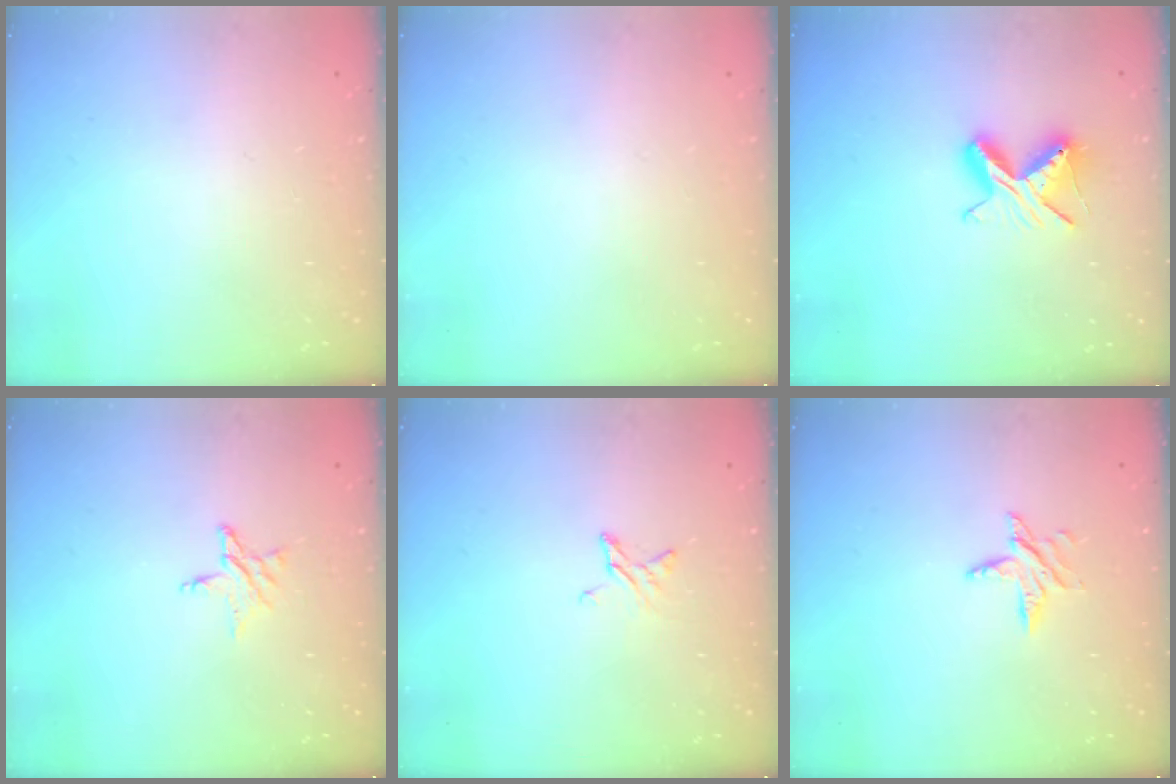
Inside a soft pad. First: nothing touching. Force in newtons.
{"total": 0.0}
{"total": 8.1, "press": 8.1, "slide": 0.6}
{"total": 5.6, "press": 5.5, "slide": 0.5}
{"total": 2.9, "press": 2.9, "slide": 0.3}
{"total": 6.2, "press": 6.2, "slide": 0.3}